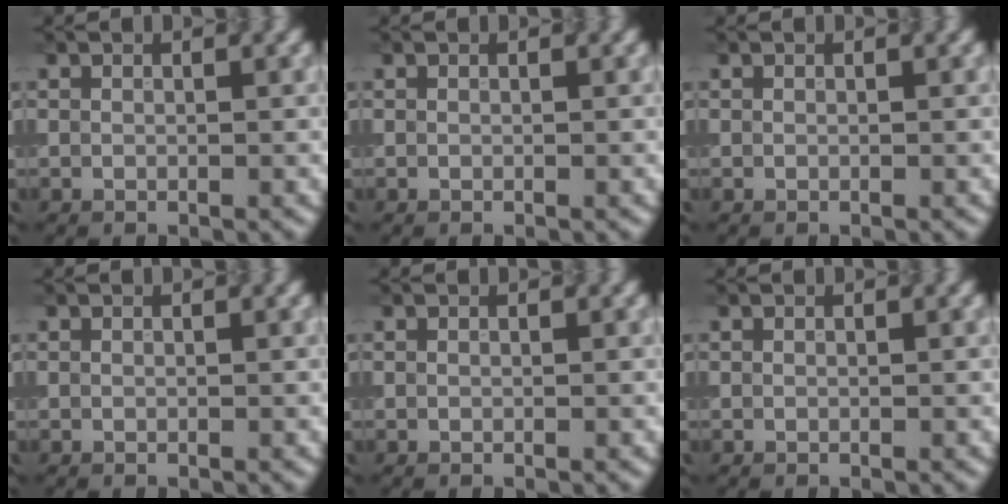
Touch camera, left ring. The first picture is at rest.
{"total": 0.0}
{"total": 0.0}
{"total": 0.0}
{"total": 0.0}
{"total": 0.0}